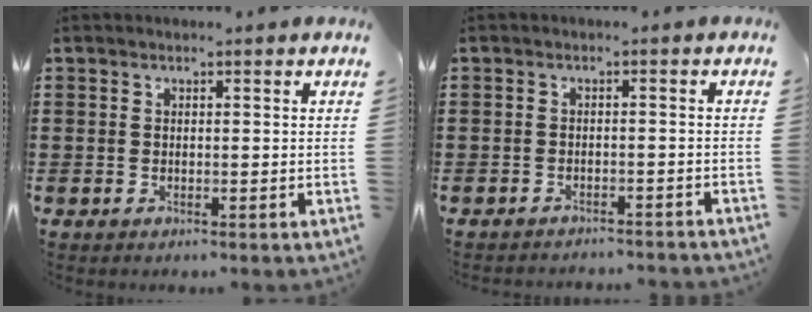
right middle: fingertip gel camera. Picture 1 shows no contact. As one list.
[{"total": 1.9, "force": [-1.9, -0.1, 0.0], "torque": [-0.006, -0.001, -0.040]}]